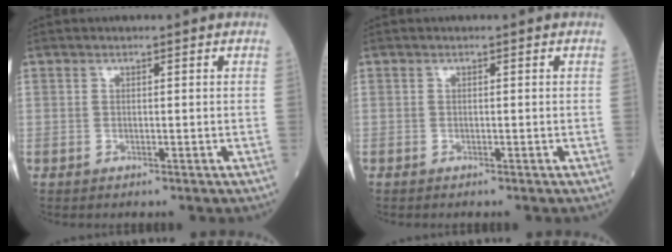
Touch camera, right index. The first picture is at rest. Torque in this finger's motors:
{"motor_torque": [0.02, -0.03, 0.02, 0.01]}